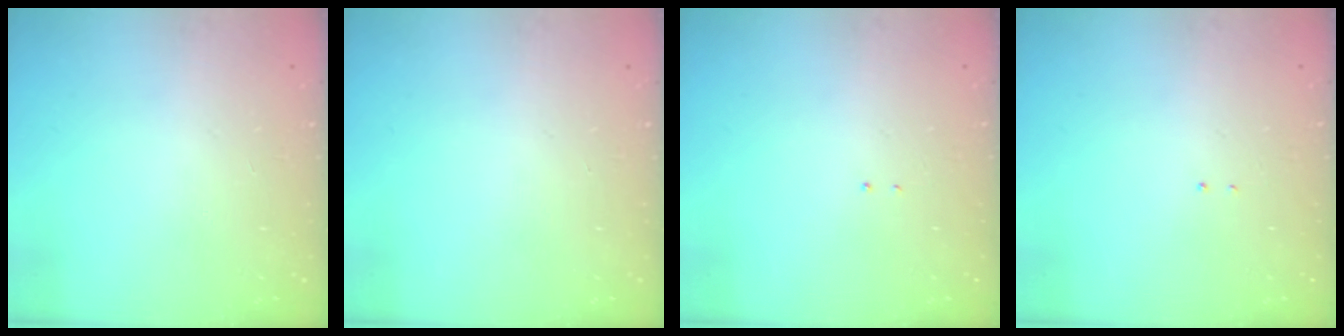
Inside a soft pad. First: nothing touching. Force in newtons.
{"total": 0.0}
{"total": 1.3, "press": 1.2, "slide": 0.6}
{"total": 1.3, "press": 1.2, "slide": 0.6}